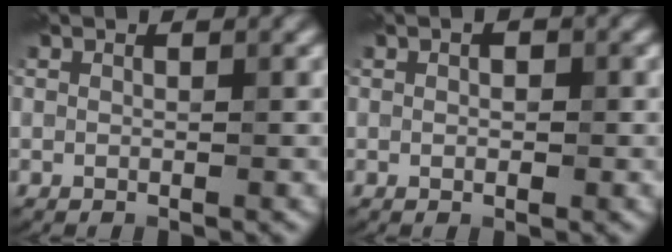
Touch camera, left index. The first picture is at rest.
{"total": 1.5, "force": [0.2, 0.9, 1.1], "torque": [-0.006, 0.001, -0.001]}